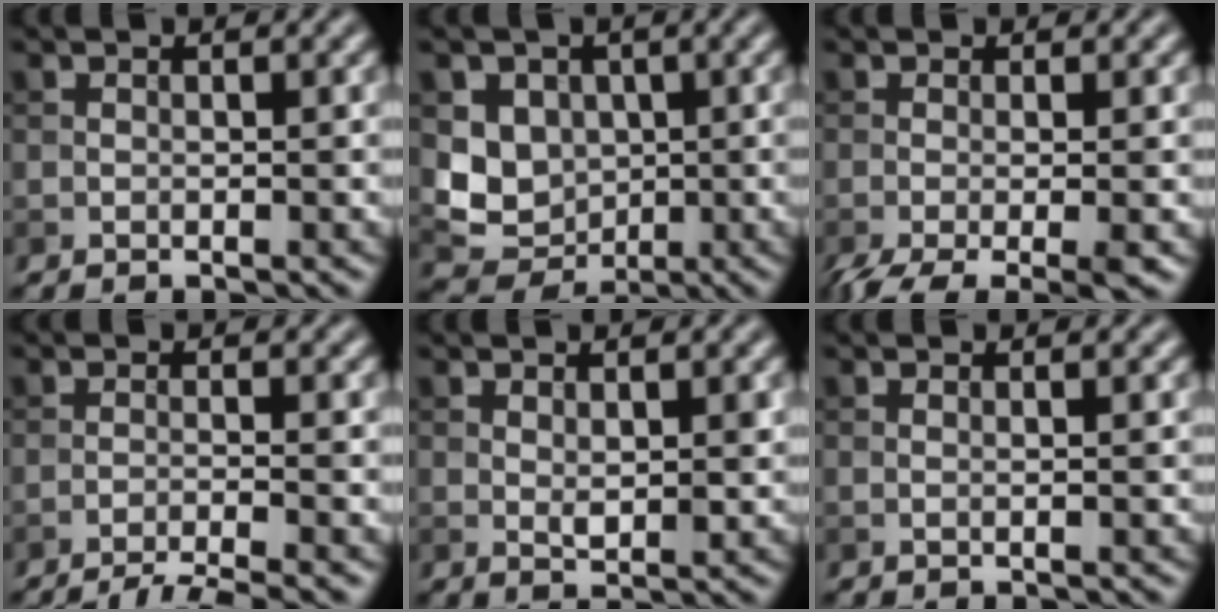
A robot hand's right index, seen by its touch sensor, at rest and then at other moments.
{"total": 4.5, "force": [0.5, 4.1, 1.8], "torque": [-0.025, -0.010, 0.009]}
{"total": 5.0, "force": [-2.3, 1.3, 4.3], "torque": [-0.069, -0.014, -0.043]}
{"total": 4.2, "force": [-3.1, 0.5, 2.7], "torque": [-0.037, -0.002, -0.065]}
{"total": 1.6, "force": [0.5, 0.7, 1.4], "torque": [-0.024, -0.006, 0.014]}
{"total": 0.8, "force": [0.2, 0.3, 0.7], "torque": [-0.006, 0.001, -0.002]}